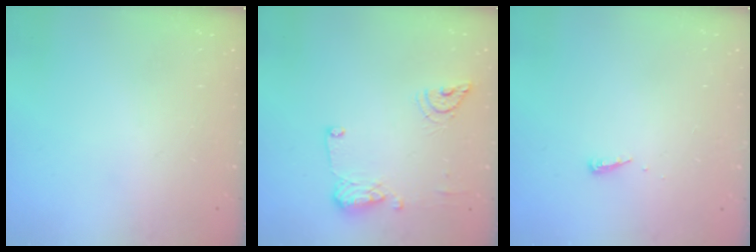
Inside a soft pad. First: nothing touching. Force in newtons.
{"total": 11.2, "press": 11.1, "slide": 1.5}
{"total": 3.9, "press": 3.9, "slide": 0.4}